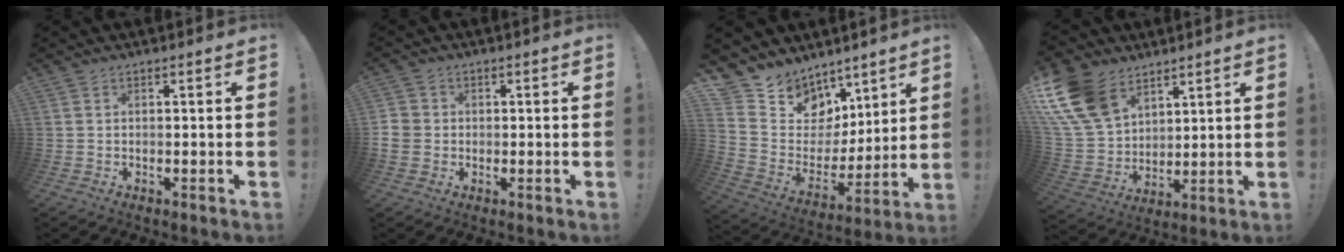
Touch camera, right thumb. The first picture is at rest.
{"total": 4.2, "force": [-0.2, 4.1, 0.9], "torque": [-0.025, 0.005, -0.005]}
{"total": 9.9, "force": [7.2, 6.9, 0.1], "torque": [-0.013, -0.079, 0.149]}
{"total": 17.7, "force": [10.1, 11.3, 9.0], "torque": [-0.182, -0.055, 0.196]}